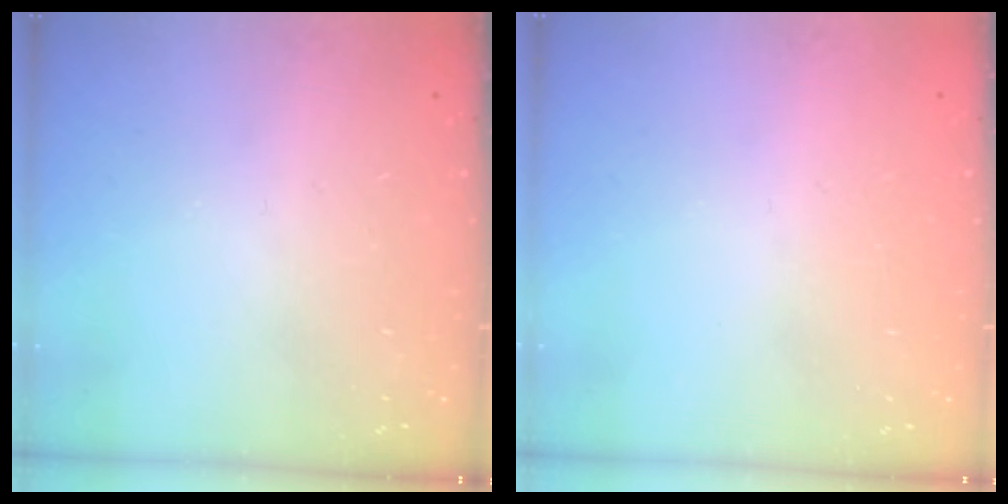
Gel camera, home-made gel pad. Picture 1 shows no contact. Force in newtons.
{"total": 0.7, "press": 0.7, "slide": 0.3}